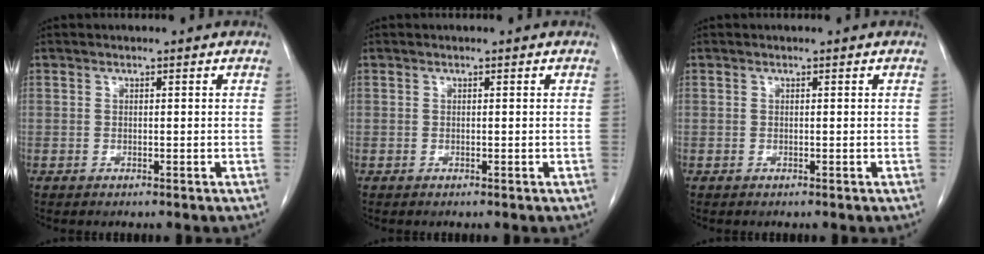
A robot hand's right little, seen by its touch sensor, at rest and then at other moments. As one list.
[{"total": 0.0}, {"total": 0.0}]